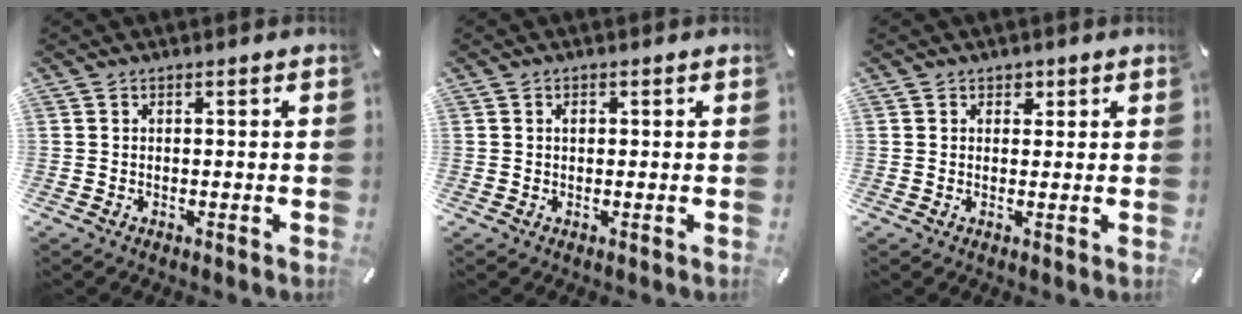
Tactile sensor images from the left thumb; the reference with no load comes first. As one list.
[{"total": 1.1, "force": [0.2, 0.7, 0.8], "torque": [-0.017, 0.003, 0.003]}, {"total": 1.6, "force": [0.7, 1.4, 0.3], "torque": [0.008, -0.002, 0.007]}]